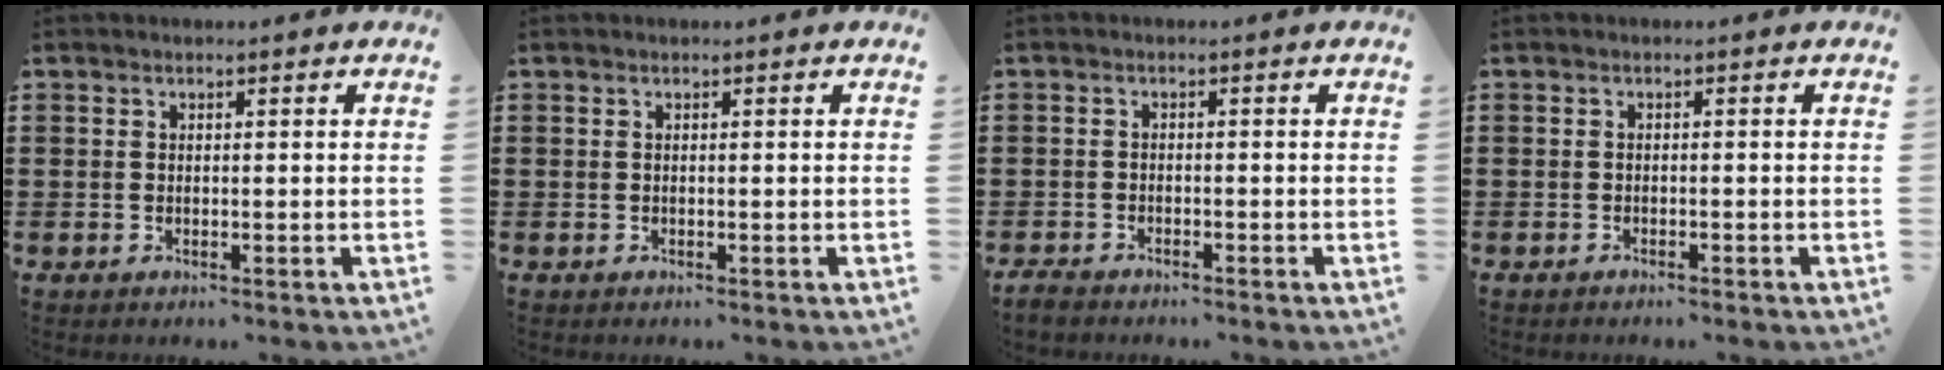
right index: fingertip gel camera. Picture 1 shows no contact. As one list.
[{"total": 0.0}, {"total": 1.6, "force": [-1.6, 0.3, 0.1], "torque": [-0.006, 0.003, -0.034]}, {"total": 0.7, "force": [-0.6, 0.1, 0.1], "torque": [-0.005, -0.002, -0.013]}]